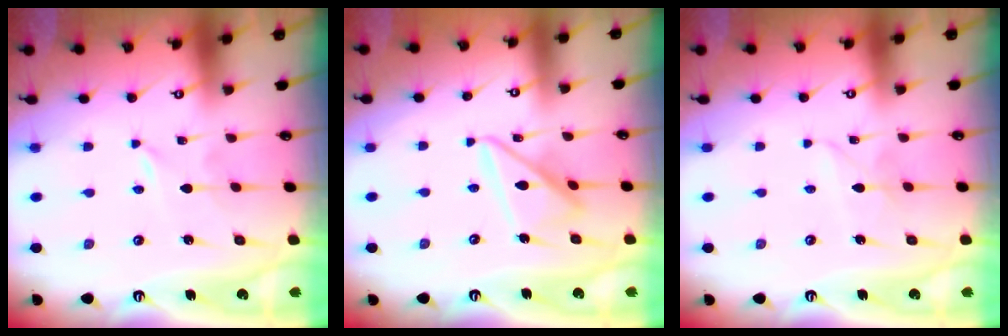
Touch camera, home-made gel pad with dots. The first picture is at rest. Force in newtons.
{"total": 13.4, "press": 13.4, "slide": 1.2}
{"total": 2.6, "press": 2.6, "slide": 0.2}